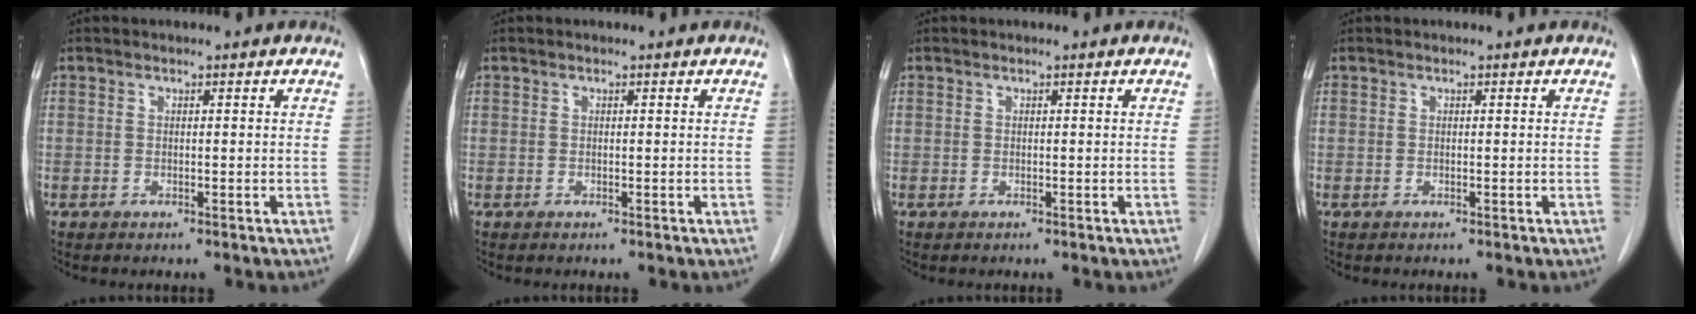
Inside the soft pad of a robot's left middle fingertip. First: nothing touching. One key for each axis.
{"total": 0.0}
{"total": 0.0}
{"total": 0.0}